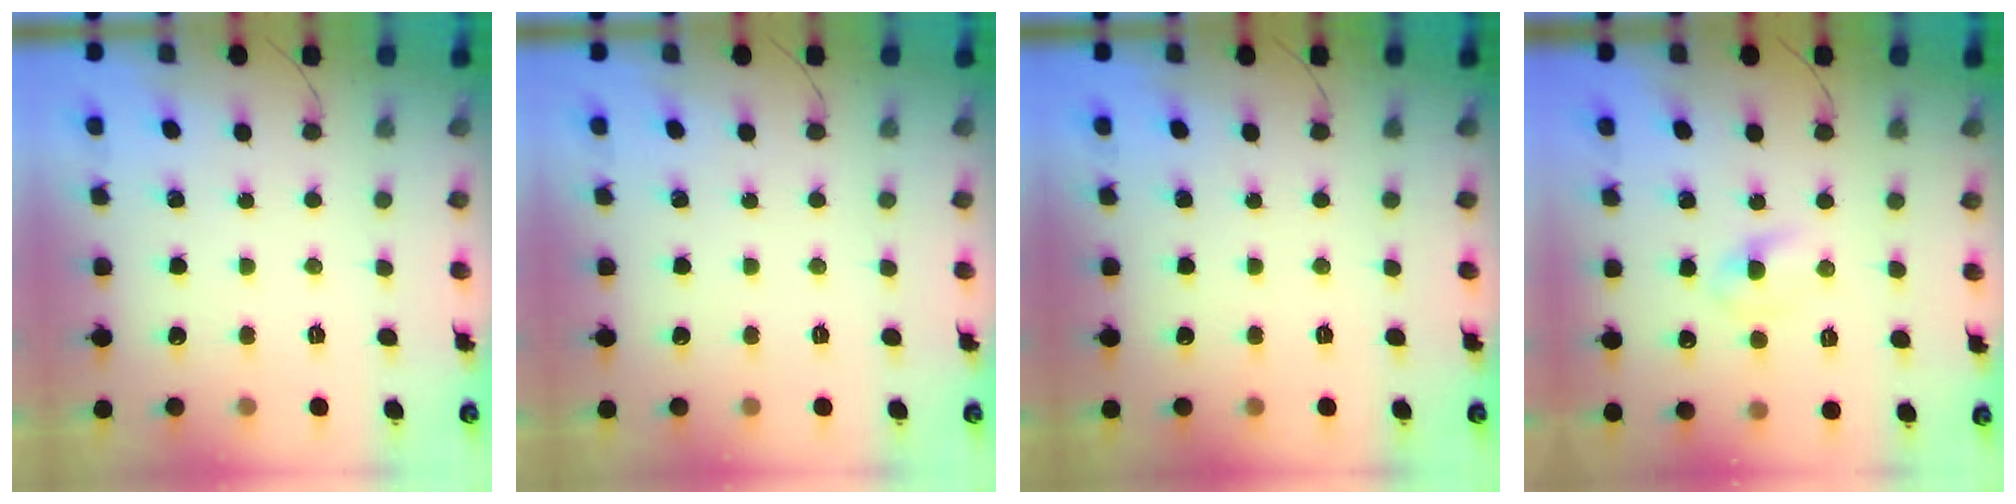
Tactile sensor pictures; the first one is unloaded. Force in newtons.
{"total": 0.0}
{"total": 0.0}
{"total": 3.4, "press": 3.2, "slide": 1.3}